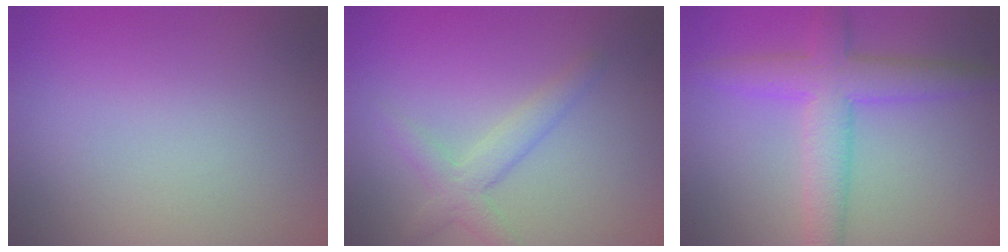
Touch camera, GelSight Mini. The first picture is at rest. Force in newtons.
{"total": 2.7, "press": 2.7, "slide": 0.1}
{"total": 5.5, "press": 5.5, "slide": 0.1}